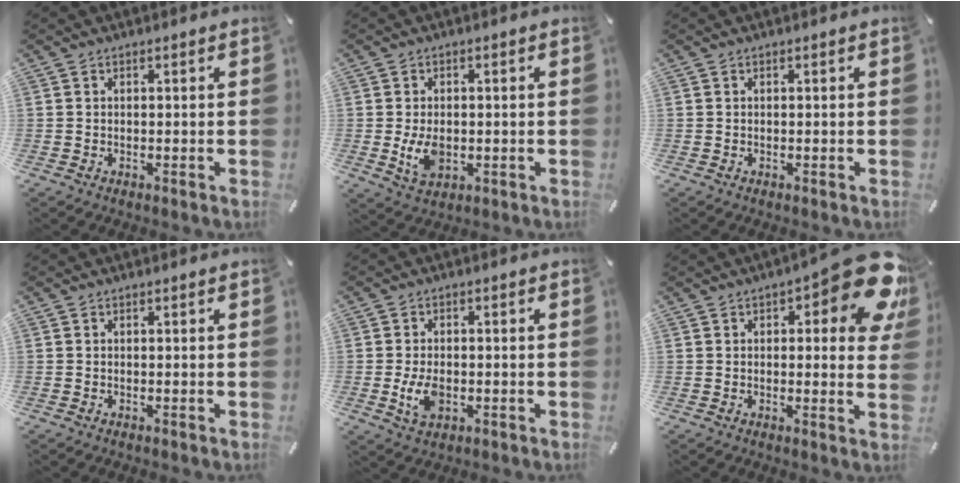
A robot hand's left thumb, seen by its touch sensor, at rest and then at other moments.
{"total": 6.0, "force": [-0.7, 4.0, 4.4], "torque": [-0.093, -0.004, -0.014]}
{"total": 0.0}
{"total": 0.0}
{"total": 5.5, "force": [-1.2, 3.5, 4.1], "torque": [-0.095, -0.002, -0.022]}
{"total": 15.4, "force": [7.4, 5.4, 12.4], "torque": [-0.151, -0.056, 0.119]}